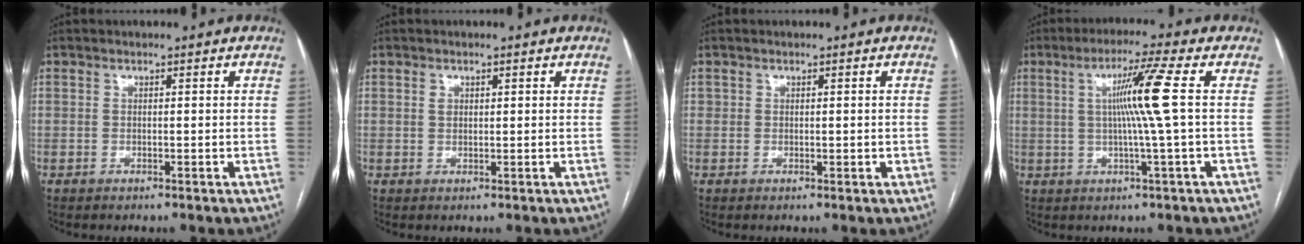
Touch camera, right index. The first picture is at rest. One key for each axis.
{"total": 1.0, "fx": 0.4, "fy": 0.7, "fz": 0.6, "tx": -0.009, "ty": 0.002, "tz": 0.010}
{"total": 1.2, "fx": 0.1, "fy": 0.9, "fz": 0.8, "tx": -0.015, "ty": 0.007, "tz": 0.005}
{"total": 8.2, "fx": 1.0, "fy": -2.1, "fz": 7.8, "tx": -0.137, "ty": 0.003, "tz": 0.025}